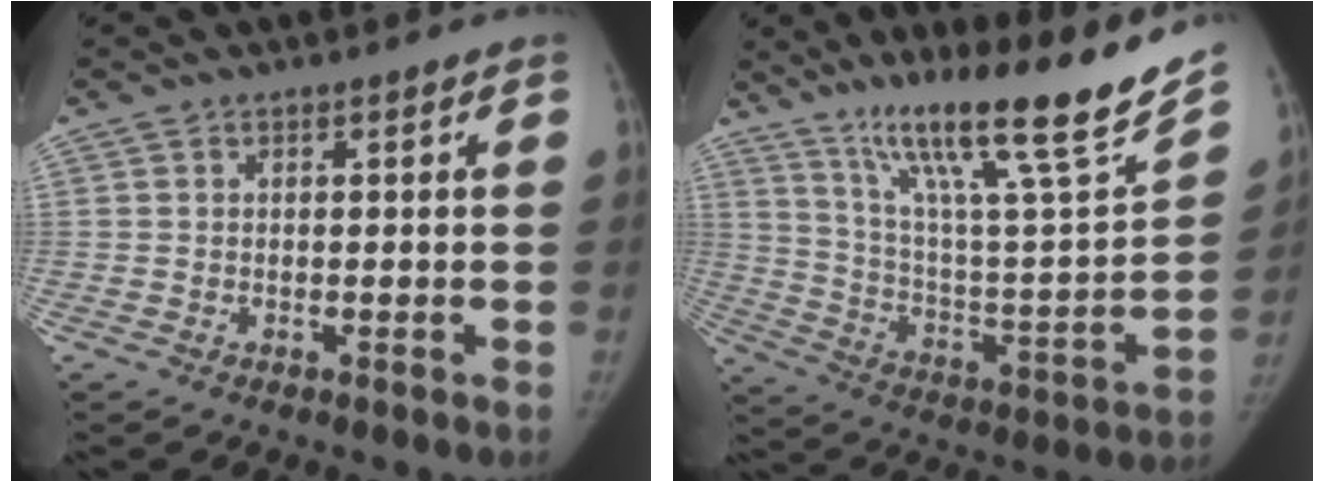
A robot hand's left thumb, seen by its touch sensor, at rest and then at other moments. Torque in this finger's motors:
{"motor_torque": [1.24, -0.92, 1.58, -1.18, 0.37]}